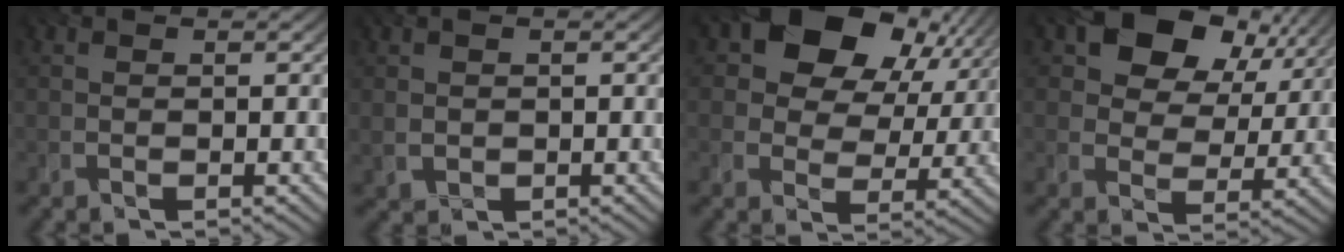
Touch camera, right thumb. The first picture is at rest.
{"total": 1.4, "force": [0.3, 1.0, 0.9], "torque": [-0.024, -0.001, 0.009]}
{"total": 14.0, "force": [5.3, 9.9, 8.3], "torque": [-0.121, 0.003, 0.082]}
{"total": 12.7, "force": [5.7, 8.6, 7.4], "torque": [-0.118, 0.006, 0.082]}